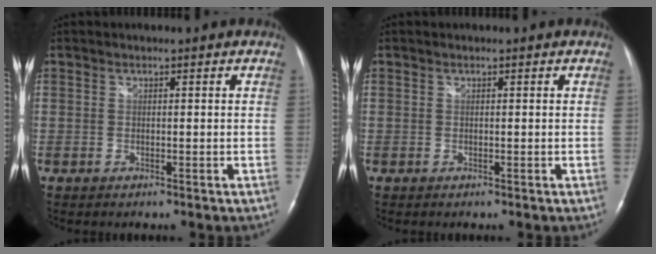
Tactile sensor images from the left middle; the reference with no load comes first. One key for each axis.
{"total": 0.0}